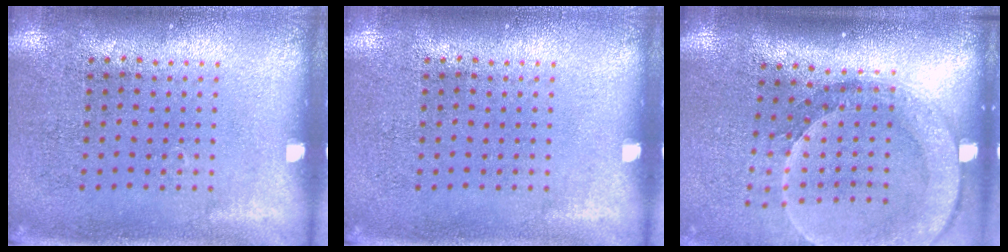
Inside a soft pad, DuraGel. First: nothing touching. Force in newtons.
{"total": 0.0}
{"total": 2.6, "press": 2.0, "slide": 1.7}